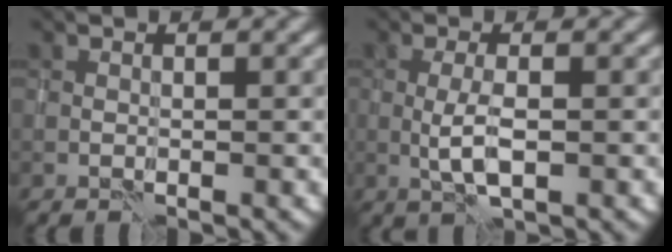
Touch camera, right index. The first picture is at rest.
{"total": 2.7, "force": [-0.5, 0.6, 2.6], "torque": [-0.060, -0.001, -0.010]}